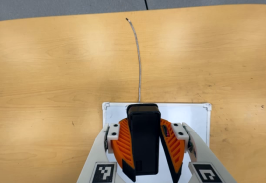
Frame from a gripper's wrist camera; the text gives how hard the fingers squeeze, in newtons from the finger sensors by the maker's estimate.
{"total": 9.7, "left": 9.8, "right": 9.6}